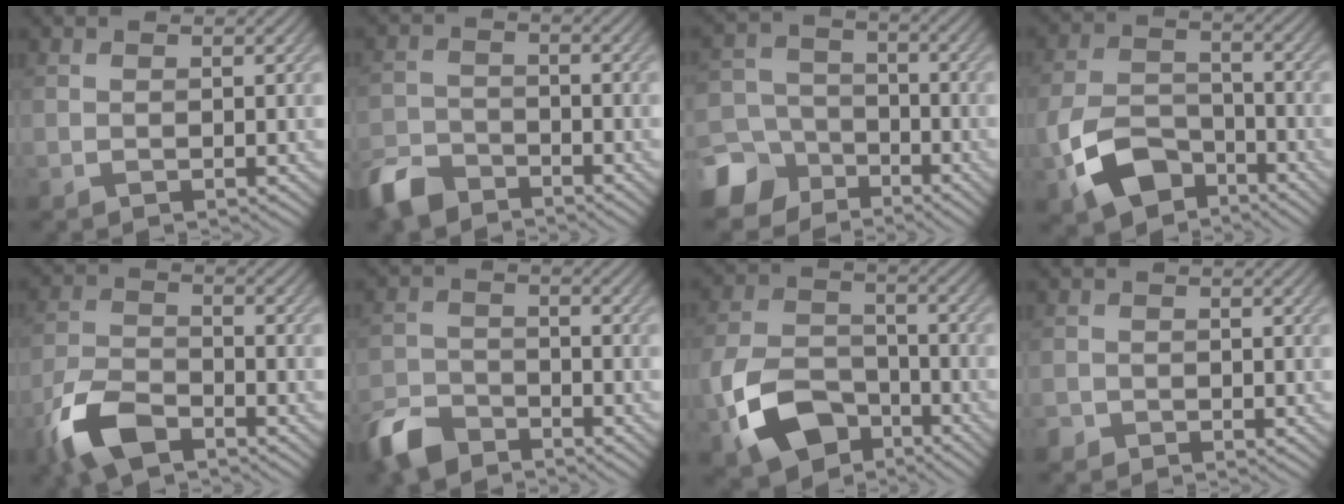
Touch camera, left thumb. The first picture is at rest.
{"total": 5.9, "force": [-4.9, 2.5, 2.0], "torque": [-0.048, -0.008, -0.110]}
{"total": 10.1, "force": [-6.4, 7.3, 2.9], "torque": [-0.093, -0.031, -0.132]}
{"total": 9.0, "force": [-4.9, 5.4, 5.3], "torque": [-0.131, -0.013, -0.100]}
{"total": 8.4, "force": [-5.8, 3.6, 5.0], "torque": [-0.113, -0.012, -0.128]}
{"total": 6.5, "force": [-5.3, 2.8, 2.4], "torque": [-0.056, -0.008, -0.119]}
{"total": 10.8, "force": [-5.5, 6.8, 6.3], "torque": [-0.157, -0.019, -0.110]}
{"total": 1.5, "force": [-1.1, 1.0, 0.1], "torque": [0.001, -0.004, -0.025]}